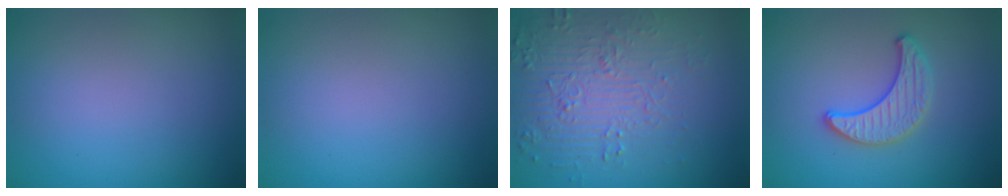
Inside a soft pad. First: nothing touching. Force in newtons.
{"total": 0.0}
{"total": 4.5, "press": 4.3, "slide": 1.3}
{"total": 3.0, "press": 2.8, "slide": 0.9}